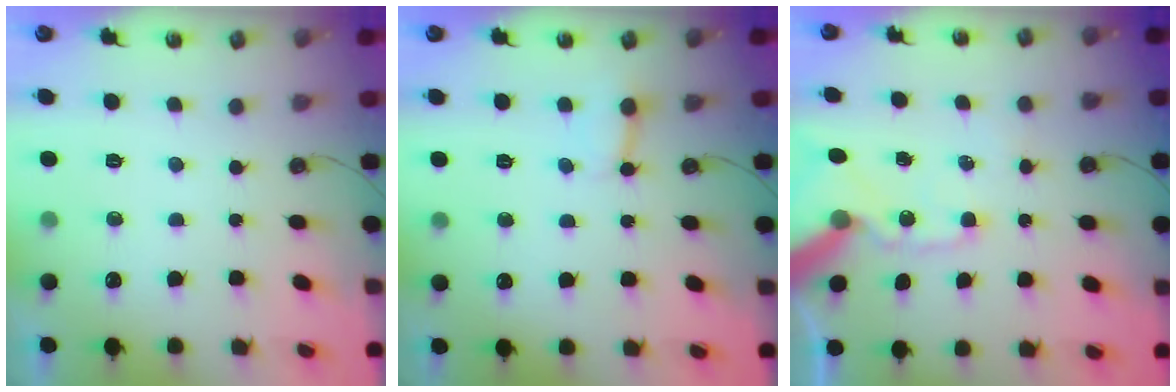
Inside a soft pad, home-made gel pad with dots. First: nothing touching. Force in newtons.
{"total": 2.6, "press": 2.6, "slide": 0.1}
{"total": 14.0, "press": 13.8, "slide": 2.5}